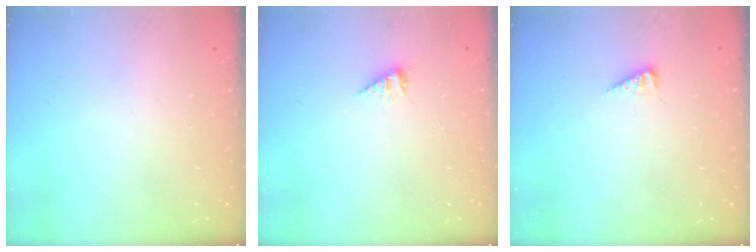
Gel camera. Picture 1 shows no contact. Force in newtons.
{"total": 3.6, "press": 3.6, "slide": 0.4}
{"total": 3.0, "press": 2.9, "slide": 0.4}